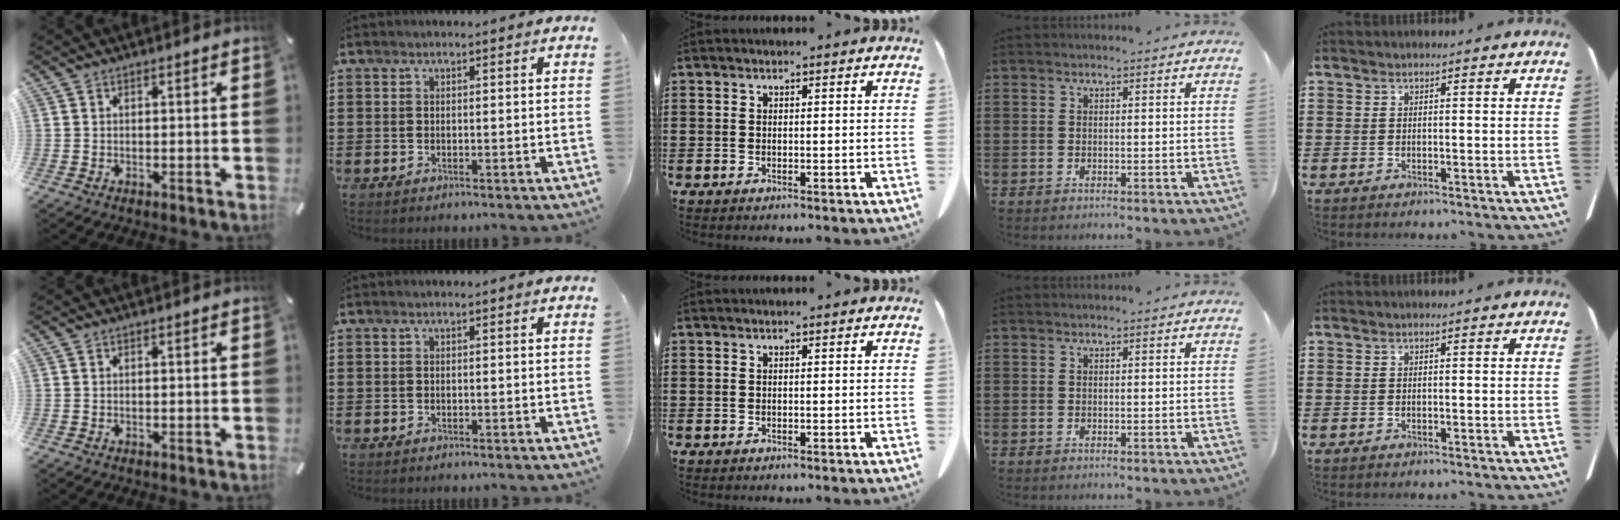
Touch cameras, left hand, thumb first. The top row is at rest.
{}